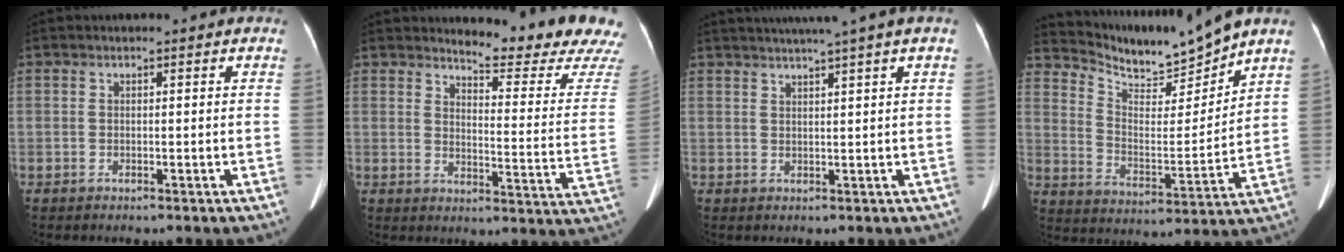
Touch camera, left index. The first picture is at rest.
{"total": 16.9, "force": [16.4, -0.7, 4.1], "torque": [-0.055, -0.138, 0.180]}
{"total": 7.2, "force": [5.4, -1.6, 4.4], "torque": [-0.061, 0.020, 0.072]}
{"total": 11.0, "force": [10.8, -0.3, 2.1], "torque": [-0.059, -0.012, 0.200]}